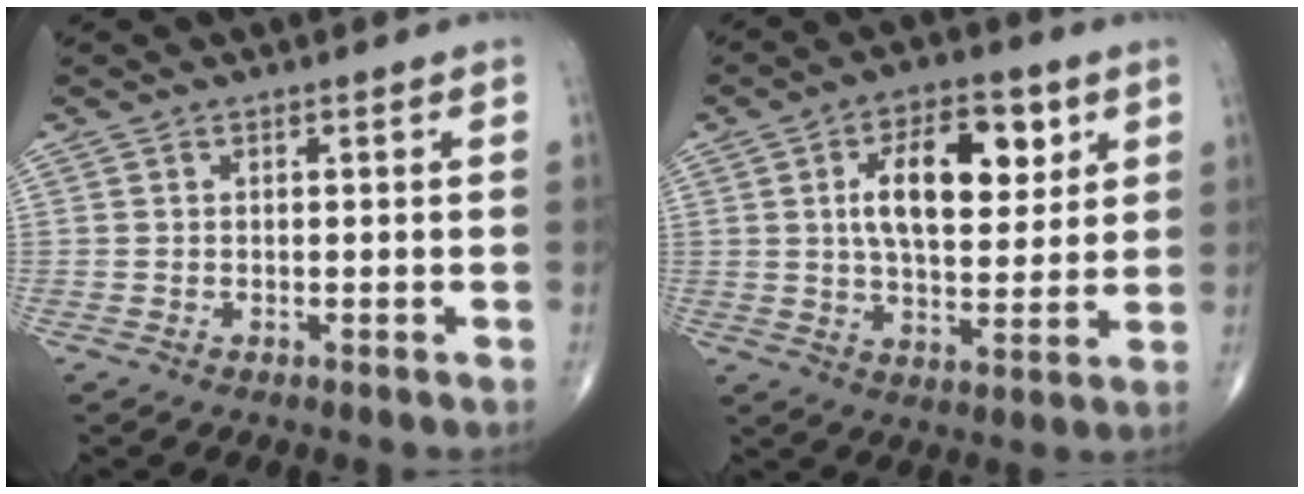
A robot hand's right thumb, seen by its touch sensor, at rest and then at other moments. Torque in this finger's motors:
{"motor_torque": [-0.58, 1.84, 1.16, 0.52, 0.11]}